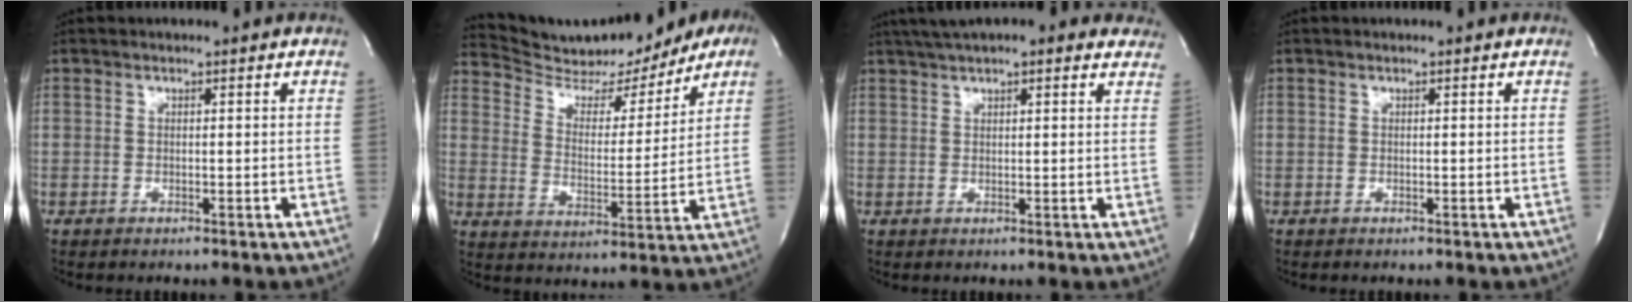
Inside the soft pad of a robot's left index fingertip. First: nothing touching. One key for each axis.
{"total": 16.2, "fx": 14.5, "fy": 4.9, "fz": 5.1, "tx": -0.072, "ty": 0.007, "tz": 0.210}
{"total": 13.3, "fx": 10.8, "fy": 3.1, "fz": 7.1, "tx": -0.104, "ty": 0.042, "tz": 0.141}
{"total": 0.0}